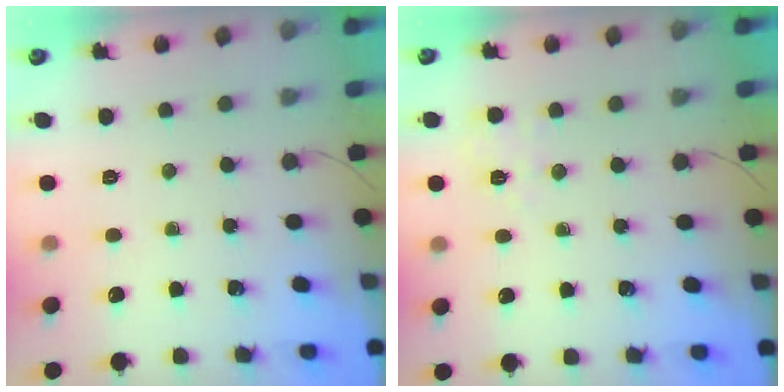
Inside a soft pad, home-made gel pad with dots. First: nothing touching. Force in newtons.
{"total": 4.0, "press": 3.7, "slide": 1.5}